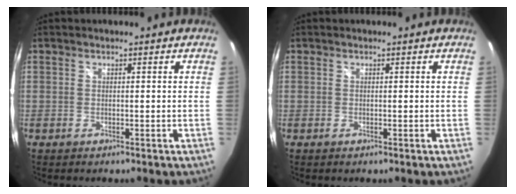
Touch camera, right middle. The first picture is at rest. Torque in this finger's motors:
{"motor_torque": [0.06, -0.28, 0.04, 0.01]}